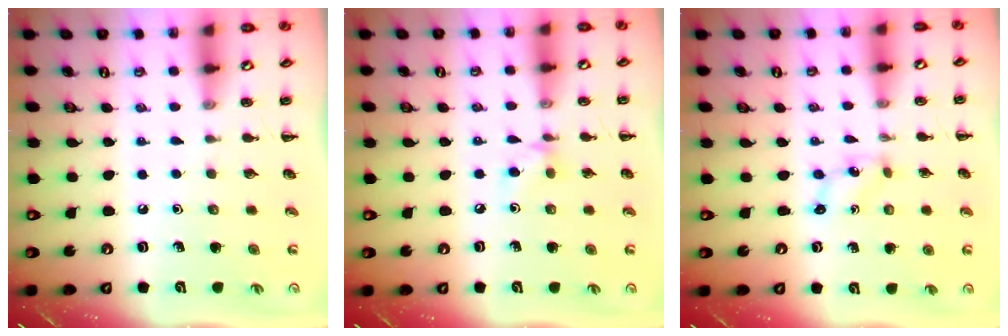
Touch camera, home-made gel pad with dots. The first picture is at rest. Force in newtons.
{"total": 5.3, "press": 5.1, "slide": 1.4}
{"total": 1.0, "press": 0.9, "slide": 0.3}